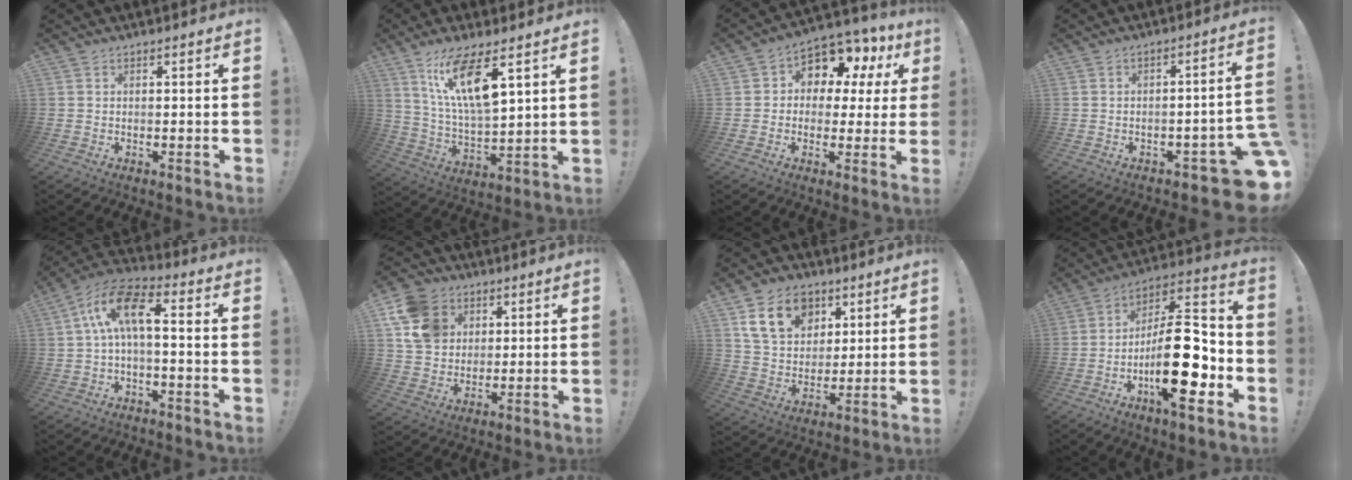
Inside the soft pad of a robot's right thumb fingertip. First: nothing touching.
{"total": 14.8, "force": [8.2, 3.8, 11.8], "torque": [-0.222, -0.034, 0.134]}
{"total": 8.6, "force": [4.6, 5.8, 4.2], "torque": [-0.061, -0.042, 0.081]}
{"total": 8.7, "force": [-4.6, 2.8, 6.9], "torque": [-0.078, 0.021, -0.075]}
{"total": 11.7, "force": [0.9, 4.9, 10.5], "torque": [-0.206, 0.020, 0.016]}
{"total": 13.6, "force": [4.8, 11.2, 6.1], "torque": [-0.097, -0.017, 0.101]}
{"total": 15.9, "force": [7.6, 11.8, 7.6], "torque": [-0.128, -0.024, 0.149]}
{"total": 23.2, "force": [-6.7, 8.3, 20.7], "torque": [-0.362, 0.037, -0.101]}